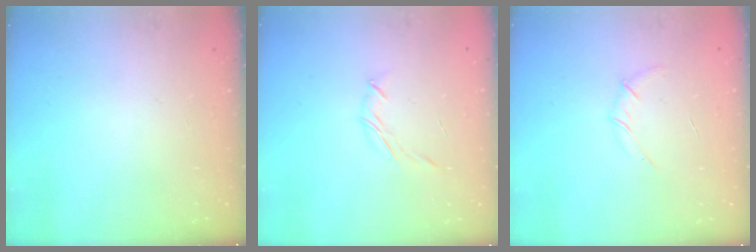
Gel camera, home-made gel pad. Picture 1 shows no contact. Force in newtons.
{"total": 3.8, "press": 3.7, "slide": 0.8}
{"total": 4.5, "press": 4.3, "slide": 1.3}